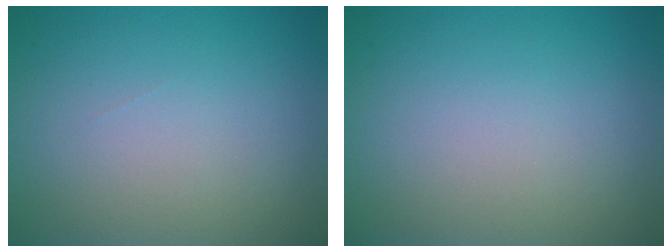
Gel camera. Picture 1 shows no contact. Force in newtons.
{"total": 0.0}